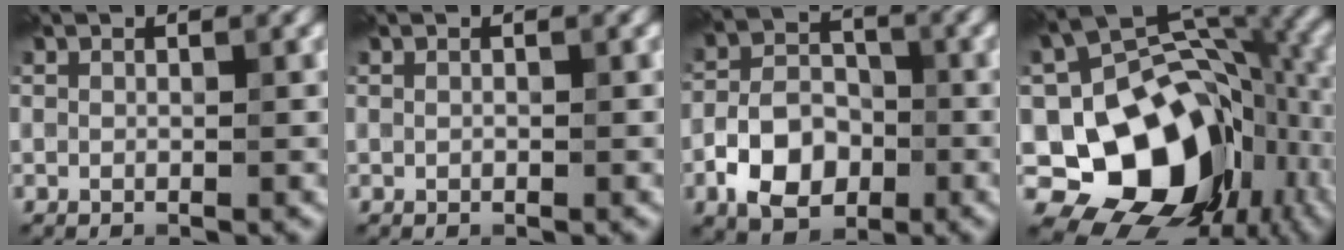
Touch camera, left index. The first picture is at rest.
{"total": 0.0}
{"total": 5.7, "force": [-2.5, 3.8, 3.4], "torque": [-0.060, -0.001, -0.045]}
{"total": 14.5, "force": [-5.0, 10.2, 9.1], "torque": [-0.130, -0.007, -0.086]}